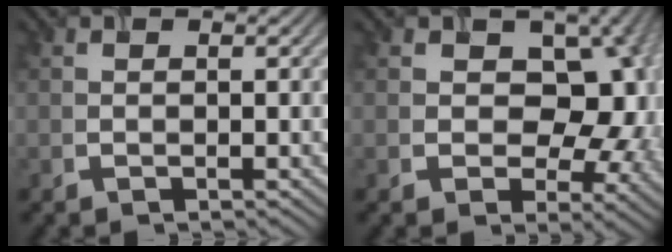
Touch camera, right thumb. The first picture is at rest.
{"total": 12.4, "force": [1.4, 8.6, 8.8], "torque": [-0.103, -0.001, 0.022]}